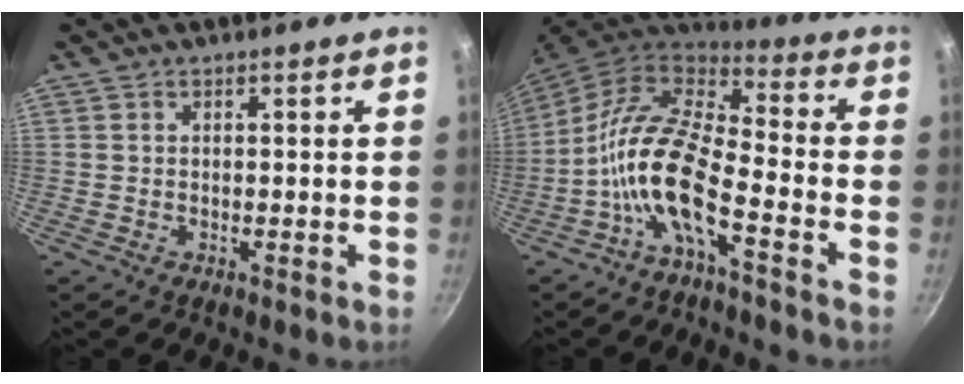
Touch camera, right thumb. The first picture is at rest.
{"total": 13.9, "force": [-5.4, 4.9, 11.8], "torque": [-0.225, 0.054, -0.121]}